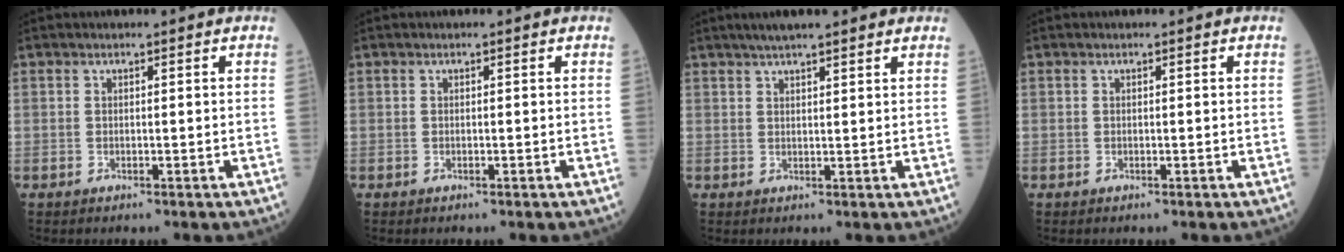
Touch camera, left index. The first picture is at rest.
{"total": 0.0}
{"total": 7.0, "force": [5.7, 0.8, 4.1], "torque": [-0.057, 0.031, 0.082]}
{"total": 0.0}